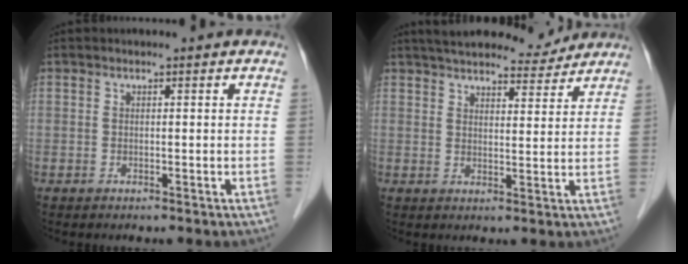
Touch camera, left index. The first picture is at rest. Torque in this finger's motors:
{"motor_torque": [0.45, -0.59, 0.19, 0.03]}